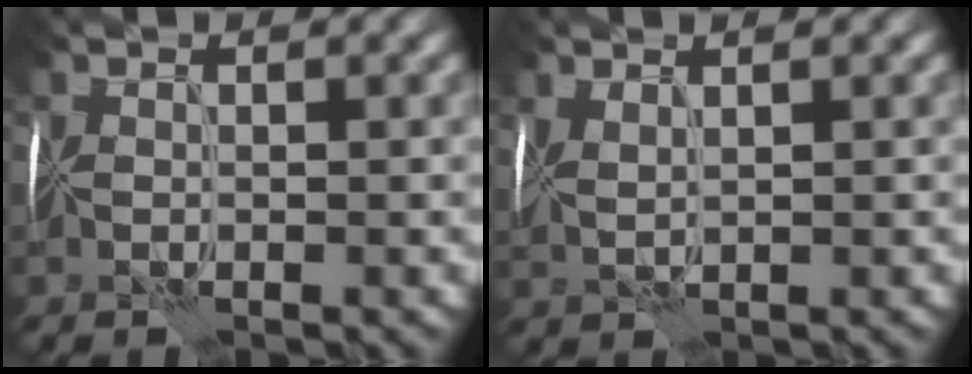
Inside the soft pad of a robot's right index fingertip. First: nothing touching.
{"total": 1.6, "force": [1.1, 0.3, 1.1], "torque": [-0.029, 0.007, 0.027]}